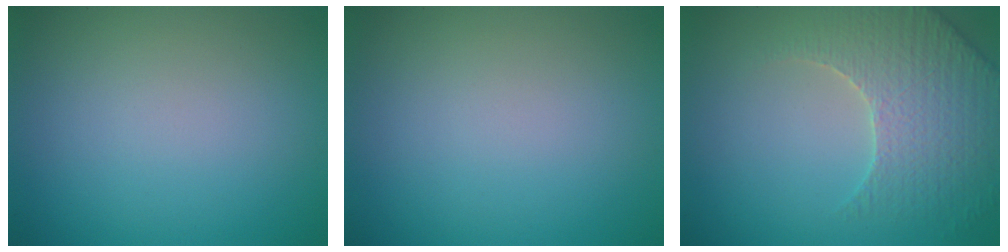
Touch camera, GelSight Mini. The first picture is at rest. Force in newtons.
{"total": 0.0}
{"total": 4.4, "press": 4.3, "slide": 0.8}